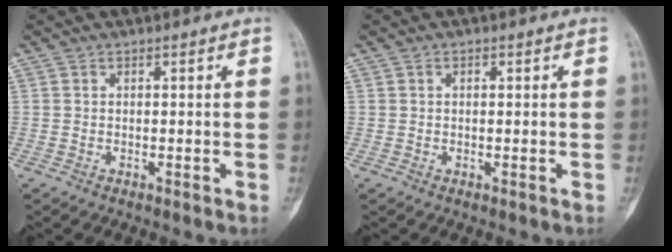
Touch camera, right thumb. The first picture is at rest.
{"total": 0.8, "force": [0.3, 0.5, 0.5], "torque": [-0.008, 0.002, 0.004]}